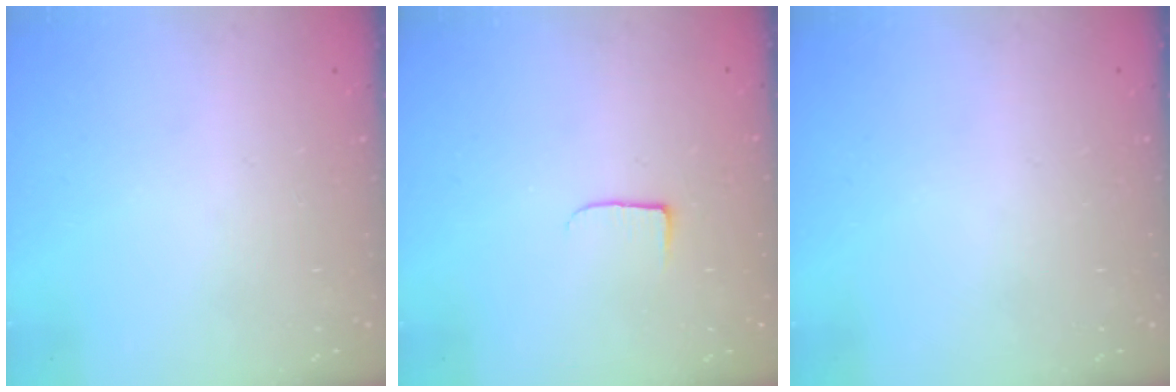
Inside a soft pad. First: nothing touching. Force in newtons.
{"total": 5.0, "press": 4.9, "slide": 0.6}
{"total": 0.0}